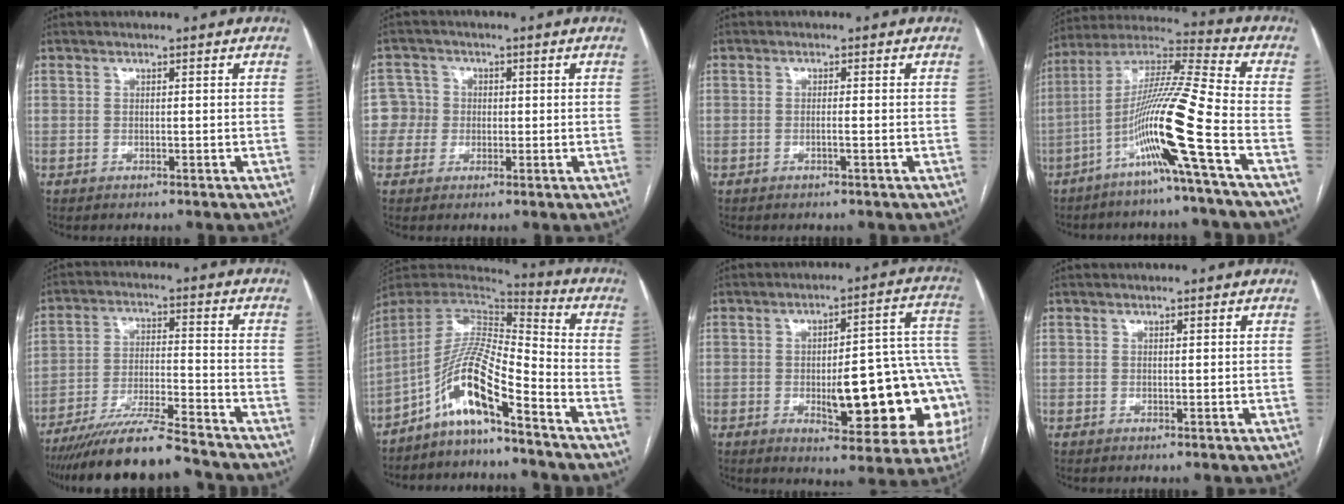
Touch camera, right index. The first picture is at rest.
{"total": 4.1, "force": [-0.1, 4.1, -0.1], "torque": [0.017, 0.019, -0.004]}
{"total": 0.8, "force": [-0.3, -0.1, 0.7], "torque": [-0.013, 0.001, -0.006]}
{"total": 15.2, "force": [-6.1, -2.2, 13.8], "torque": [-0.268, -0.004, -0.122]}
{"total": 15.0, "force": [-13.4, 0.2, 6.7], "torque": [-0.114, -0.017, -0.227]}
{"total": 11.8, "force": [-7.5, 1.0, 9.1], "torque": [-0.175, 0.012, -0.142]}
{"total": 20.6, "force": [-4.1, 5.7, 19.4], "torque": [-0.157, 0.034, -0.034]}
{"total": 0.0}